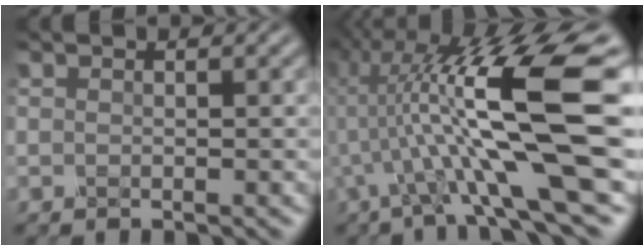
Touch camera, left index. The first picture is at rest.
{"total": 14.8, "force": [0.7, 2.6, 14.5], "torque": [-0.270, 0.013, 0.022]}